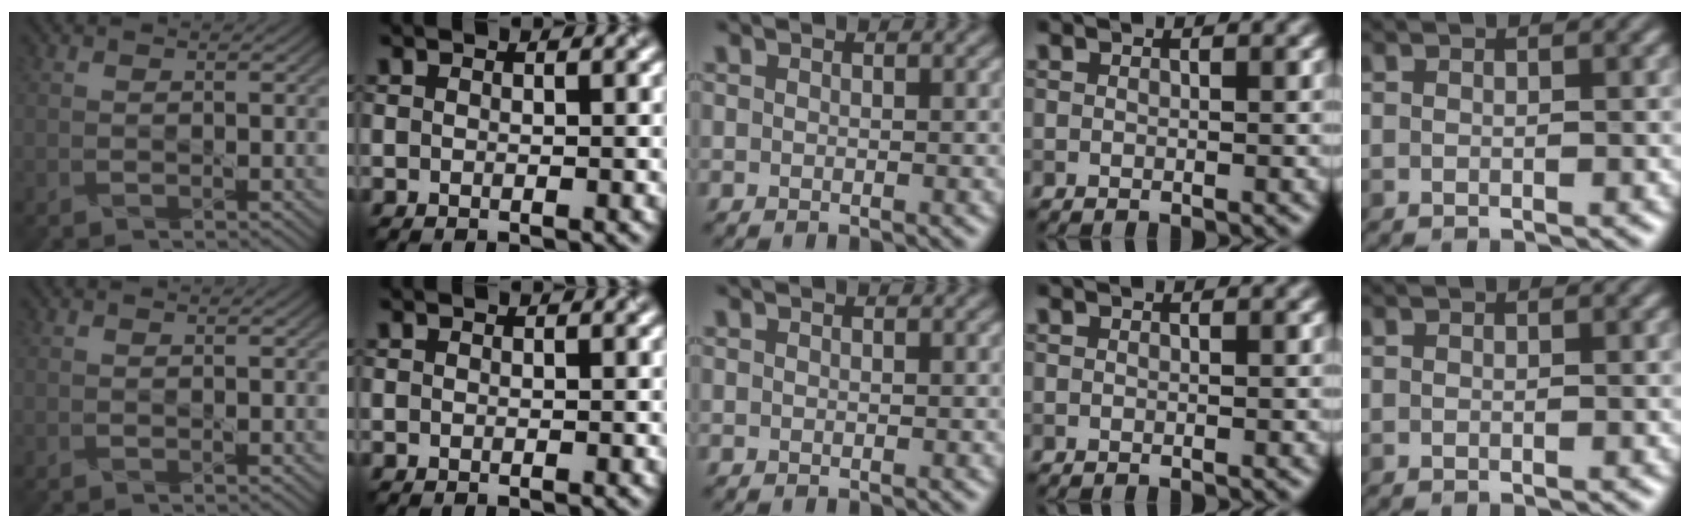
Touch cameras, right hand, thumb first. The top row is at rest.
{}